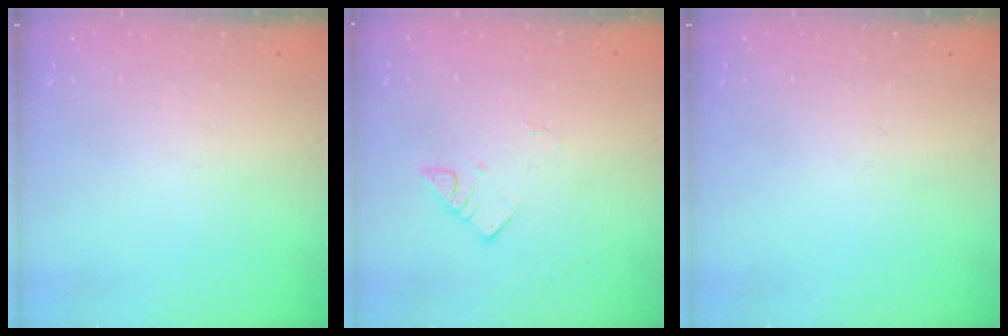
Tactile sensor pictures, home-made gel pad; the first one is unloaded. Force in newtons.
{"total": 2.7, "press": 2.7, "slide": 0.1}
{"total": 0.0}